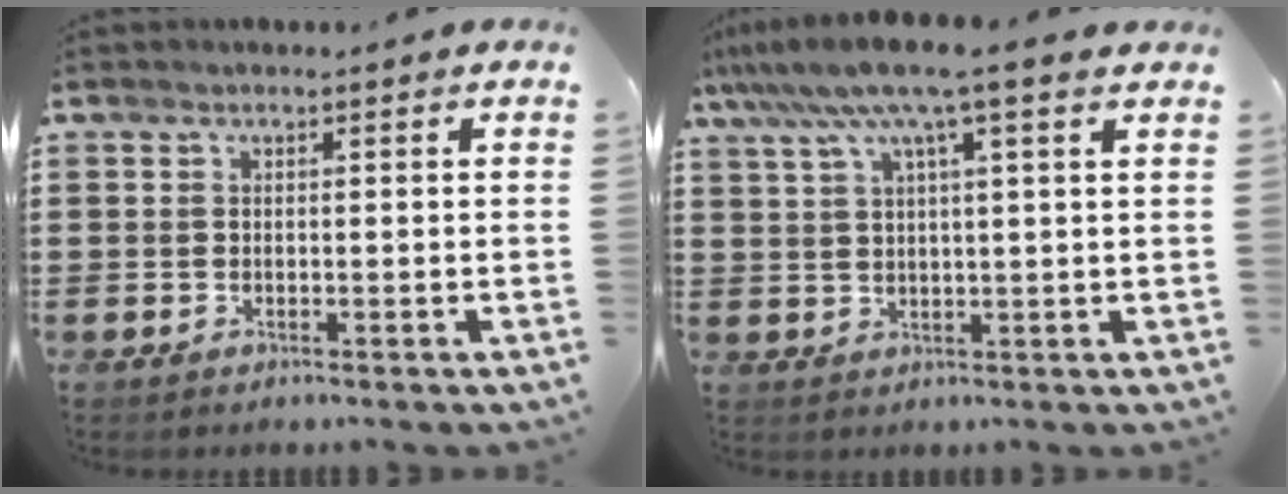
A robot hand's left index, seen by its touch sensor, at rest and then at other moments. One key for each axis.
{"total": 8.0, "fx": 5.1, "fy": 0.4, "fz": 6.1, "tx": -0.132, "ty": -0.010, "tz": 0.087}